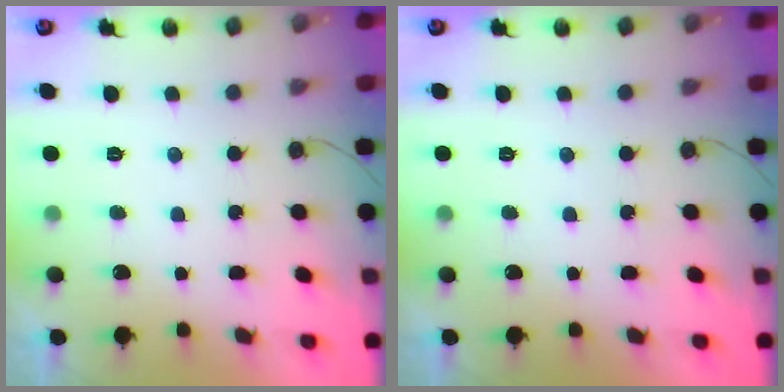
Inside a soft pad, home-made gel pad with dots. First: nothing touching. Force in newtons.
{"total": 0.0}